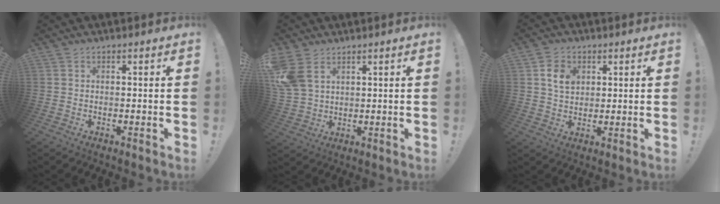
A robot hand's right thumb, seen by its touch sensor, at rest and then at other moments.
{"total": 8.5, "force": [4.2, 5.7, 4.8], "torque": [-0.100, -0.008, 0.087]}
{"total": 6.9, "force": [2.6, 5.2, 3.8], "torque": [-0.055, -0.002, 0.047]}